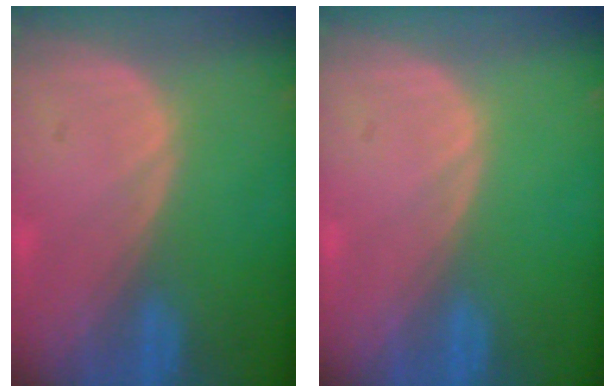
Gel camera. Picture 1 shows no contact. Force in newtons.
{"total": 0.0}